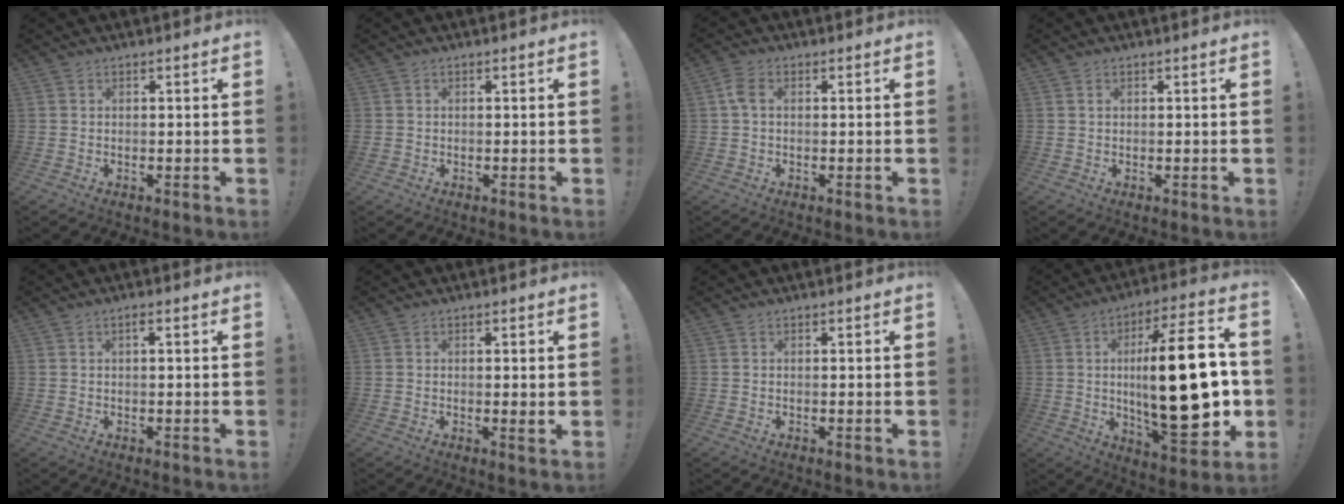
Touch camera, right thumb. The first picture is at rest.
{"total": 0.8, "force": [-0.3, 0.7, 0.1], "torque": [-0.005, 0.005, -0.005]}
{"total": 3.9, "force": [0.5, 2.3, 3.2], "torque": [-0.078, 0.008, 0.009]}
{"total": 0.8, "force": [0.3, 0.7, 0.2], "torque": [-0.001, 0.001, 0.004]}
{"total": 1.1, "force": [0.2, 0.0, 1.1], "torque": [-0.017, 0.000, 0.001]}
{"total": 1.6, "force": [0.2, 0.2, 1.6], "torque": [-0.018, -0.006, 0.000]}
{"total": 0.0}
{"total": 30.4, "force": [-0.2, 10.2, 28.6], "torque": [-0.468, -0.009, -0.003]}